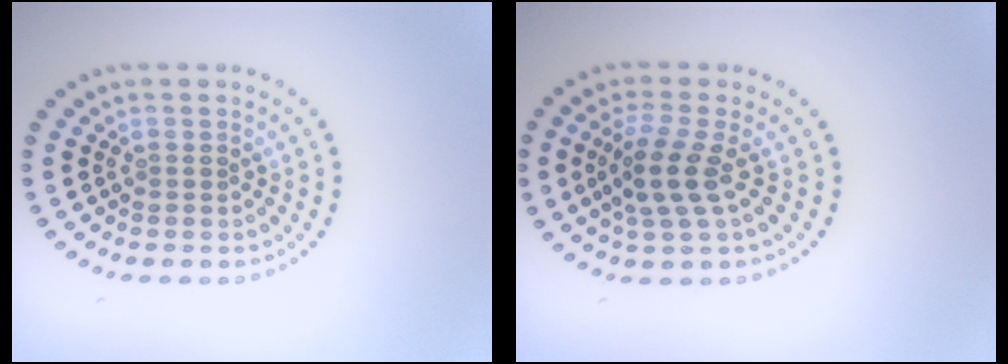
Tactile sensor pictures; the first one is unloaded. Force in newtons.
{"total": 3.4, "press": 2.8, "slide": 1.9}